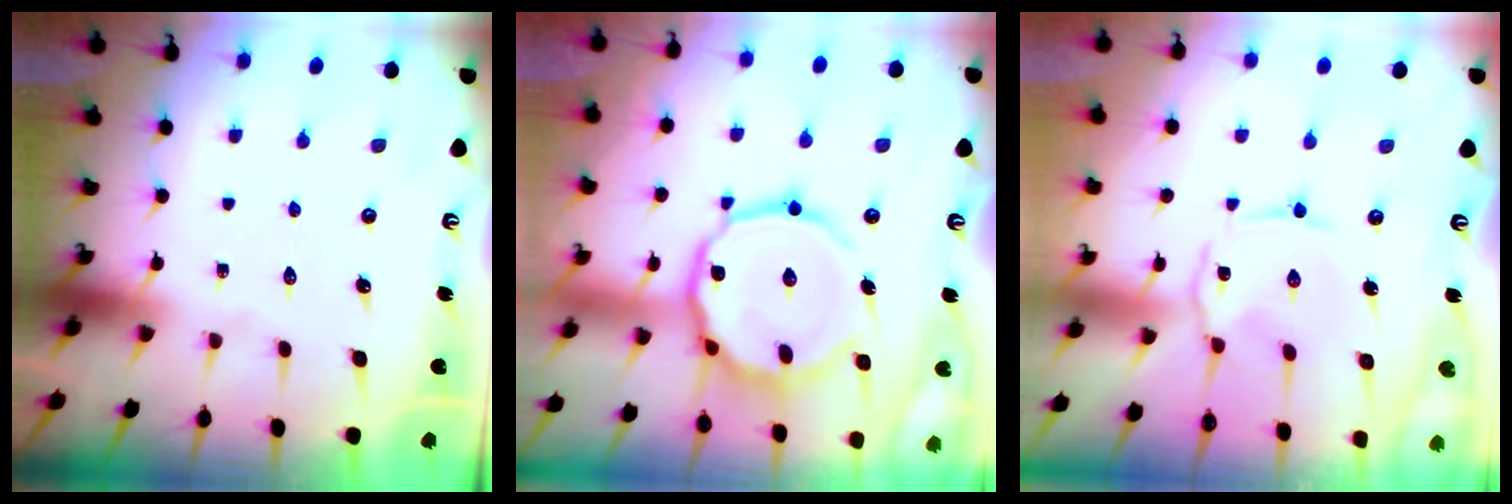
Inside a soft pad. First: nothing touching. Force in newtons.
{"total": 15.6, "press": 15.5, "slide": 1.2}
{"total": 2.2, "press": 2.2, "slide": 0.6}